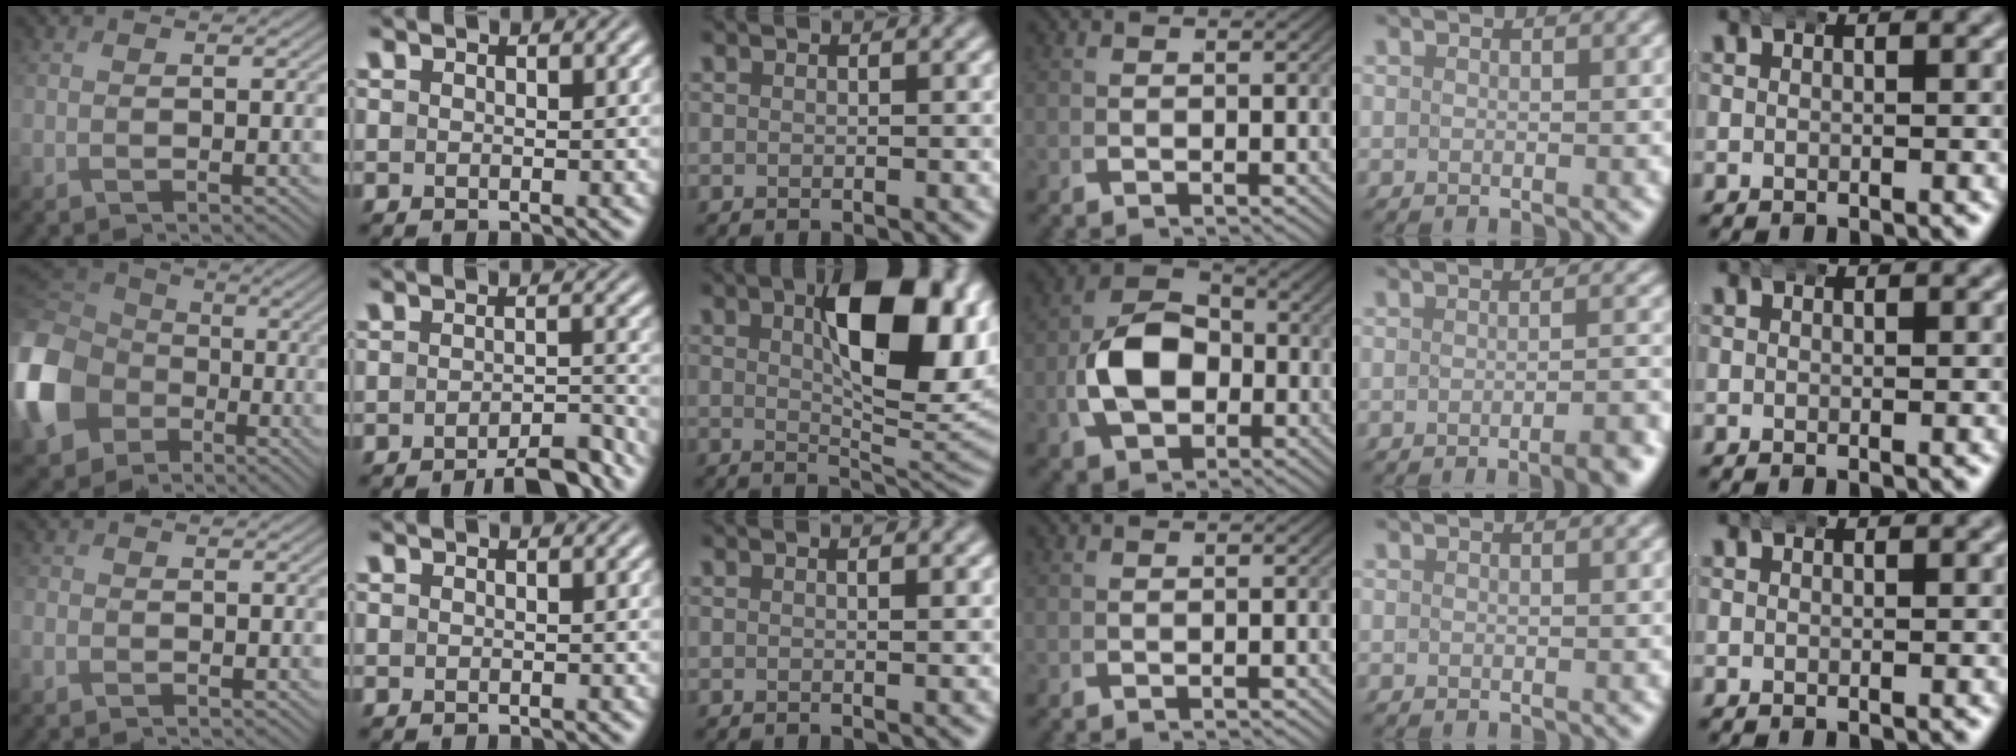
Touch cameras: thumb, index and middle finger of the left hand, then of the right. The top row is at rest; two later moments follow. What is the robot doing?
{"motion": "wrap", "object": "bandana"}